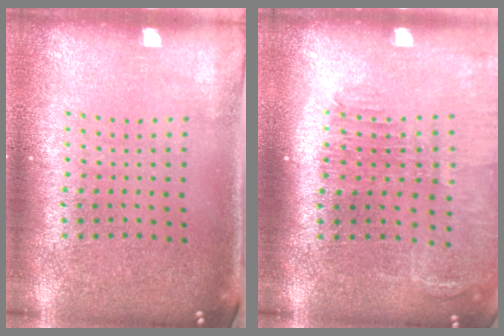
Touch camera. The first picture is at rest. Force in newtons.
{"total": 1.4, "press": 1.4, "slide": 0.2}